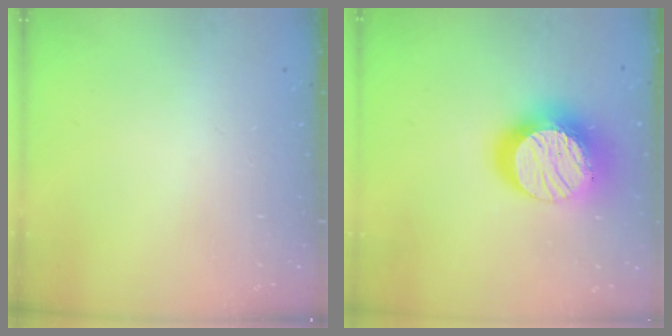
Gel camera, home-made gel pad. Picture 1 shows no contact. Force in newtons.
{"total": 22.4, "press": 22.3, "slide": 1.7}